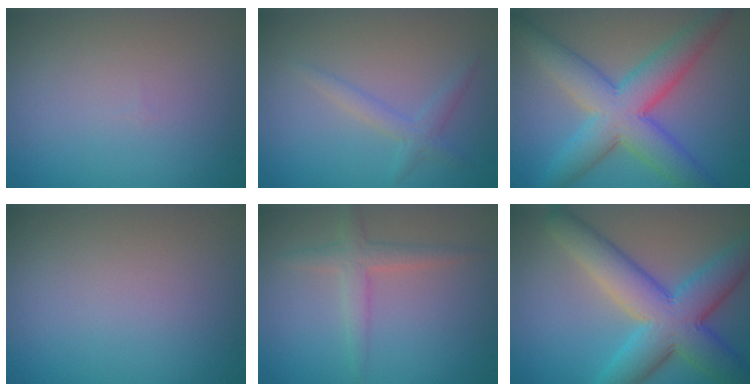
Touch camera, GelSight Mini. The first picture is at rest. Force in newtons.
{"total": 1.7, "press": 1.7, "slide": 0.1}
{"total": 8.2, "press": 8.2, "slide": 0.2}
{"total": 0.0}
{"total": 2.4, "press": 2.4, "slide": 0.1}
{"total": 9.2, "press": 9.2, "slide": 0.3}